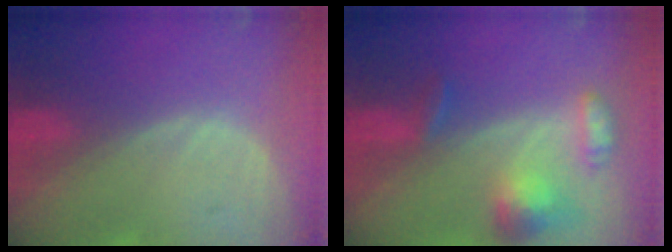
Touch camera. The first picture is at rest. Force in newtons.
{"total": 7.0, "press": 6.6, "slide": 2.5}